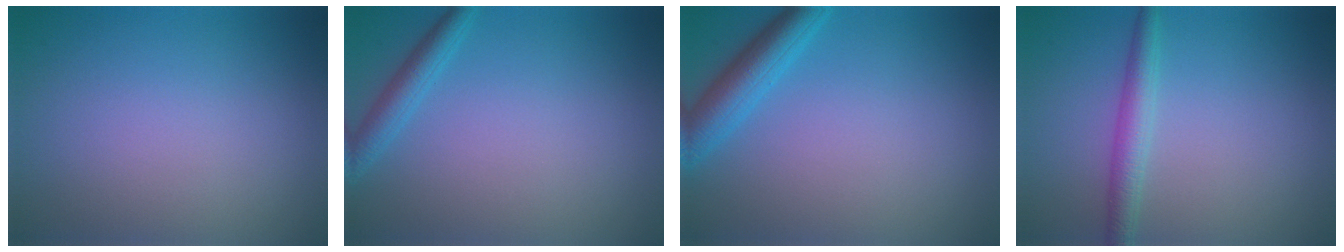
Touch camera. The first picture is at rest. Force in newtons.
{"total": 2.1, "press": 2.1, "slide": 0.1}
{"total": 3.6, "press": 3.6, "slide": 0.1}
{"total": 2.5, "press": 2.5, "slide": 0.1}